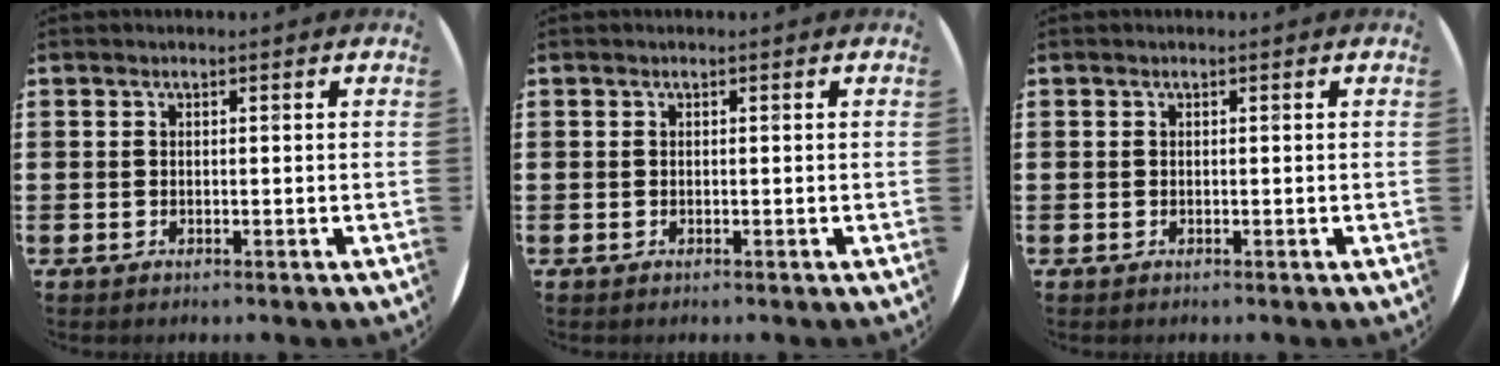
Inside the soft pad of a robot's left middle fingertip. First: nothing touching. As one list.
[{"total": 0.0}, {"total": 0.0}]